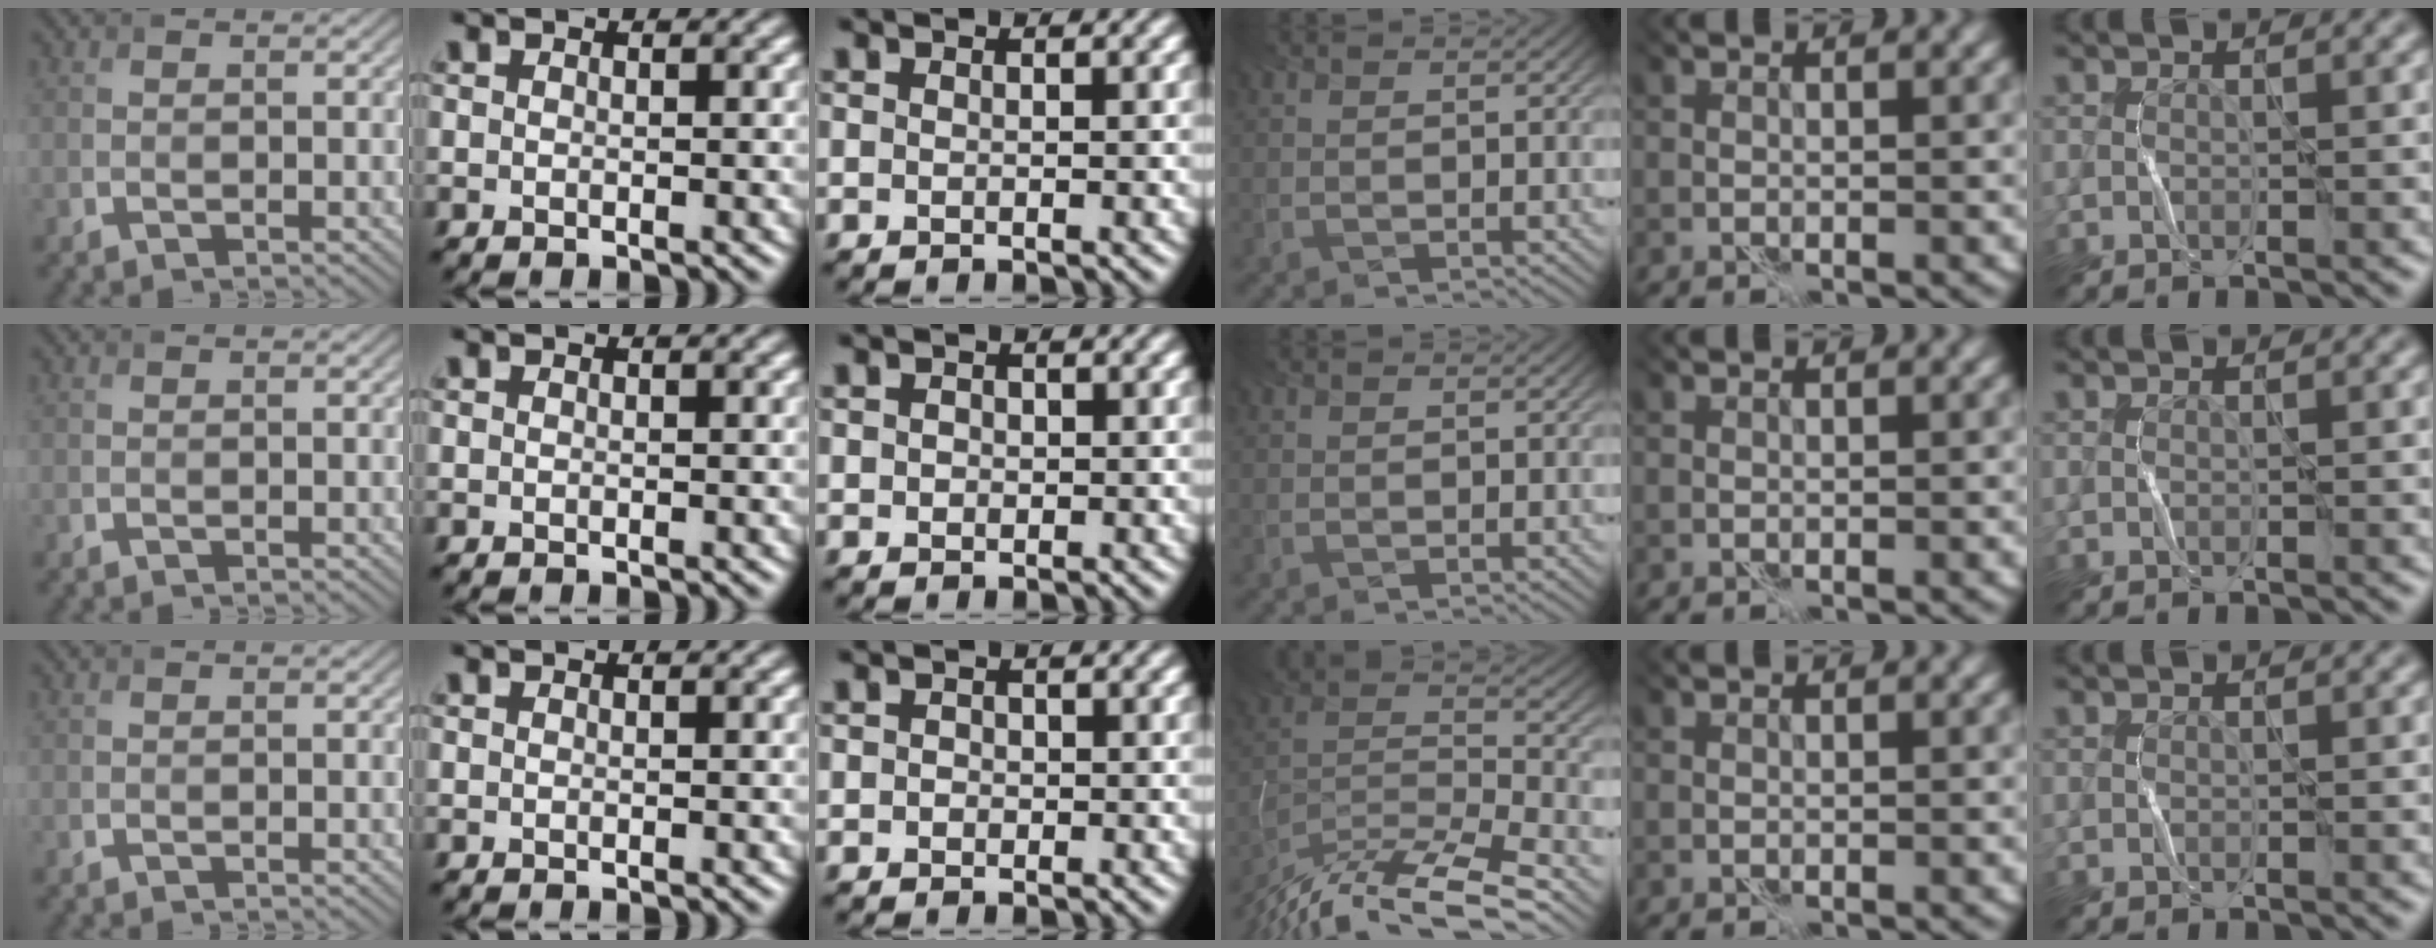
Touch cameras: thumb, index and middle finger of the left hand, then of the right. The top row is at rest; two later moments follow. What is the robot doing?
{"motion": "fold", "object": "bubble wrap"}